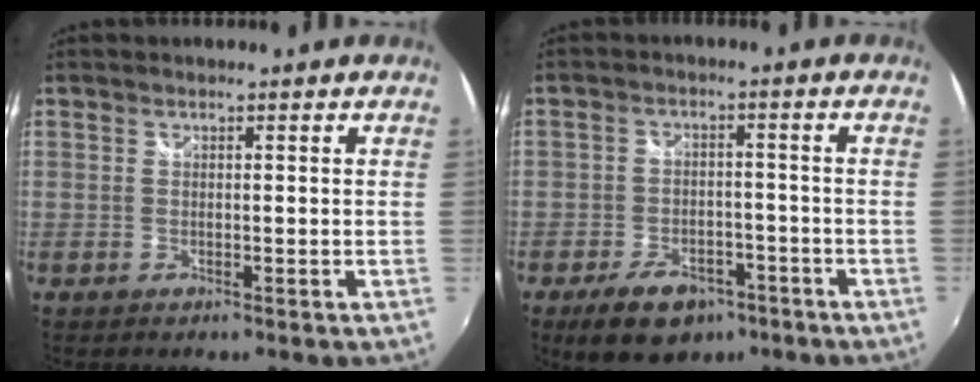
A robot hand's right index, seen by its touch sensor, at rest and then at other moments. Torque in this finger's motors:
{"motor_torque": [0.21, -0.22, -0.05, -0.06]}